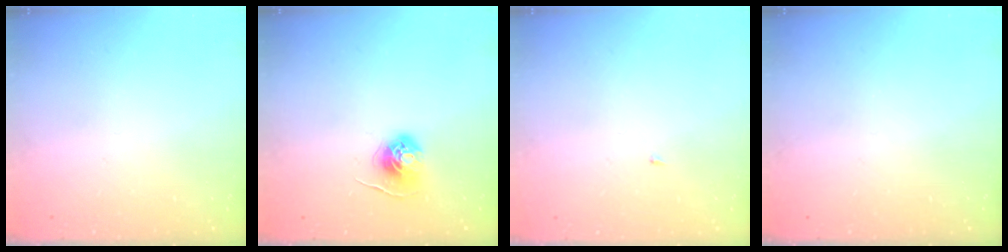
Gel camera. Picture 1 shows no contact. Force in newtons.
{"total": 5.7, "press": 5.7, "slide": 0.5}
{"total": 1.8, "press": 1.8, "slide": 0.2}
{"total": 0.0}